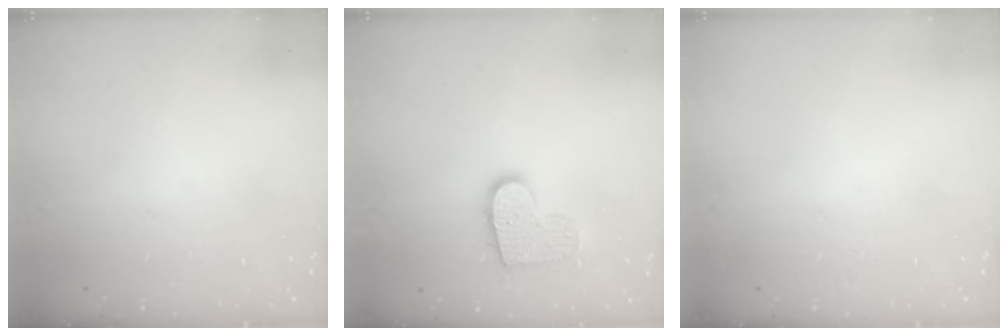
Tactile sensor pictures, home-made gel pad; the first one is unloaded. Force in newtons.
{"total": 10.8, "press": 10.8, "slide": 0.5}
{"total": 0.0}